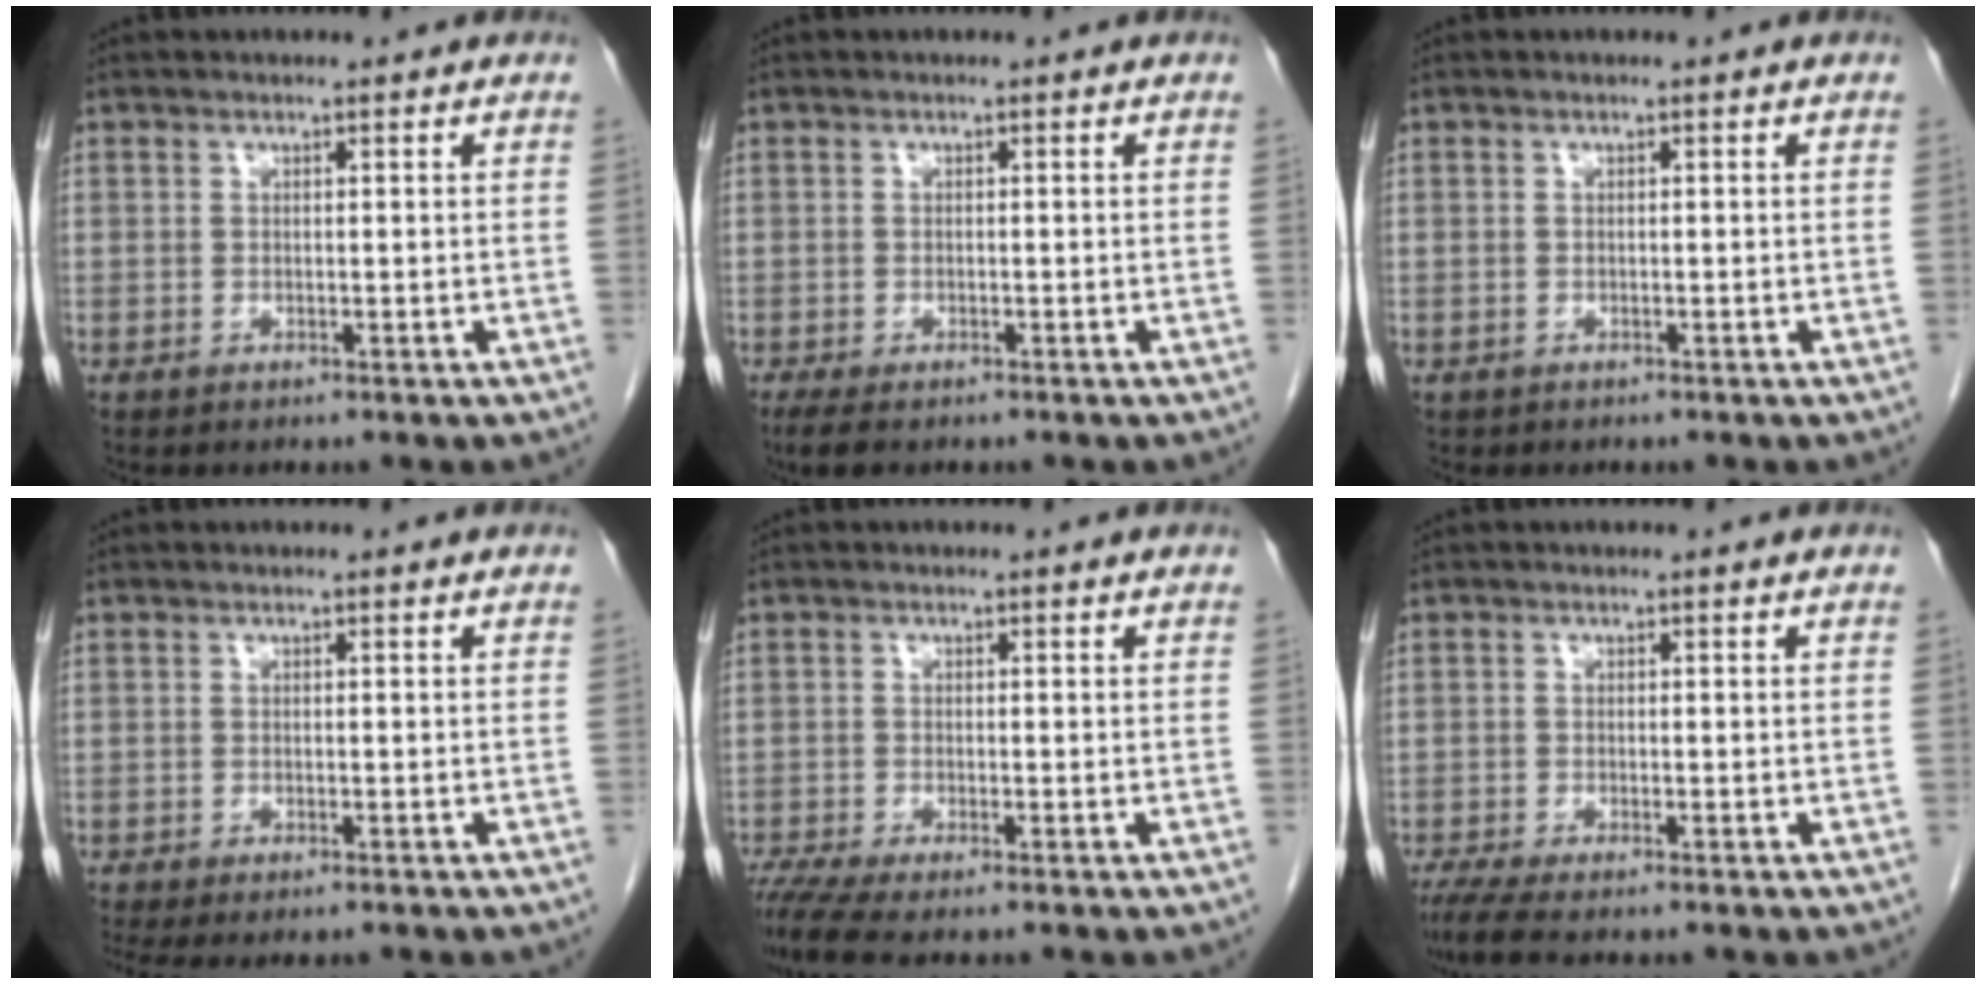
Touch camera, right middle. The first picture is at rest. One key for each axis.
{"total": 3.4, "fx": -2.5, "fy": 1.2, "fz": 2.0, "tx": -0.038, "ty": -0.010, "tz": -0.036}
{"total": 0.0}
{"total": 4.8, "fx": -3.9, "fy": 1.5, "fz": 2.4, "tx": -0.031, "ty": -0.007, "tz": -0.059}
{"total": 4.0, "fx": -3.3, "fy": -0.1, "fz": 2.4, "tx": -0.043, "ty": -0.011, "tz": -0.063}
{"total": 3.9, "fx": -3.0, "fy": 0.2, "fz": 2.4, "tx": -0.047, "ty": -0.011, "tz": -0.057}